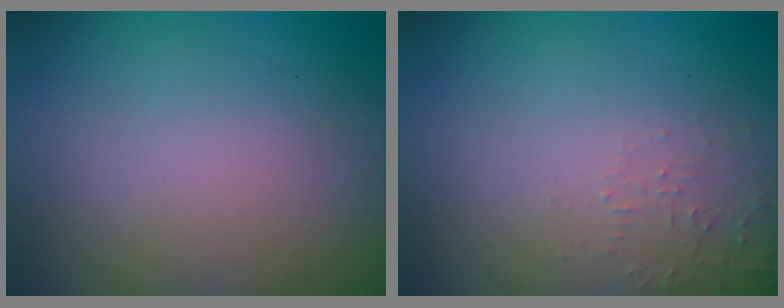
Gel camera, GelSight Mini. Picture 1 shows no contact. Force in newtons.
{"total": 1.2, "press": 1.2, "slide": 0.3}